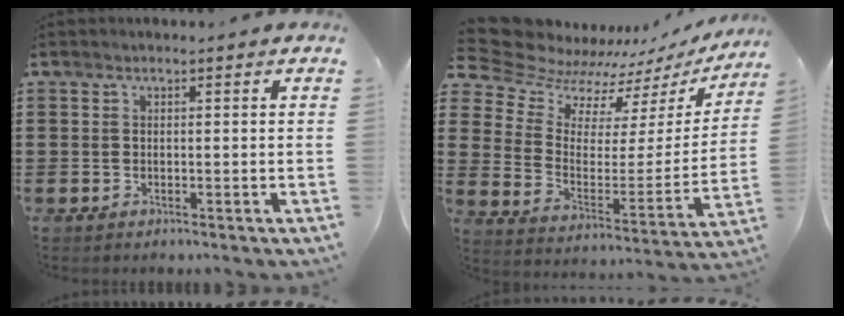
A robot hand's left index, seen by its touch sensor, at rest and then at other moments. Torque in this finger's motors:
{"motor_torque": [1.00, -1.14, -0.06, -0.17]}